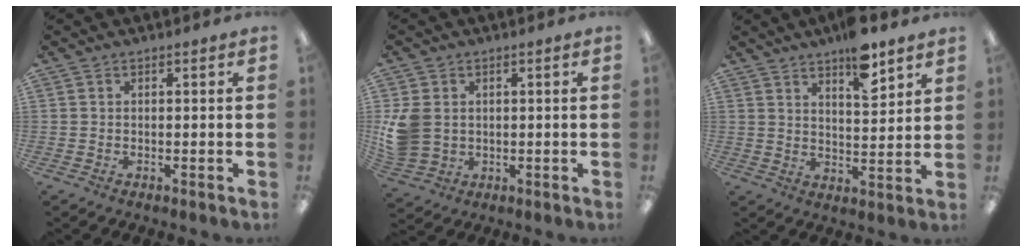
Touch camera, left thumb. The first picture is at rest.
{"total": 8.1, "force": [1.1, 6.8, 4.3], "torque": [-0.103, 0.010, 0.026]}
{"total": 9.7, "force": [7.4, 3.2, 5.3], "torque": [-0.067, -0.046, 0.124]}